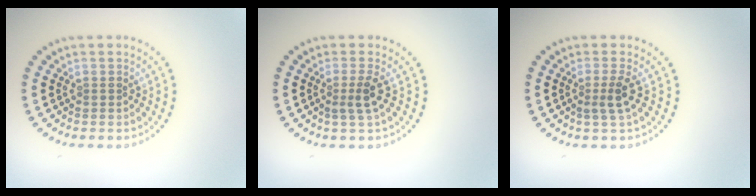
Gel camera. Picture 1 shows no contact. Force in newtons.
{"total": 1.9, "press": 1.5, "slide": 1.2}
{"total": 1.9, "press": 1.5, "slide": 1.2}